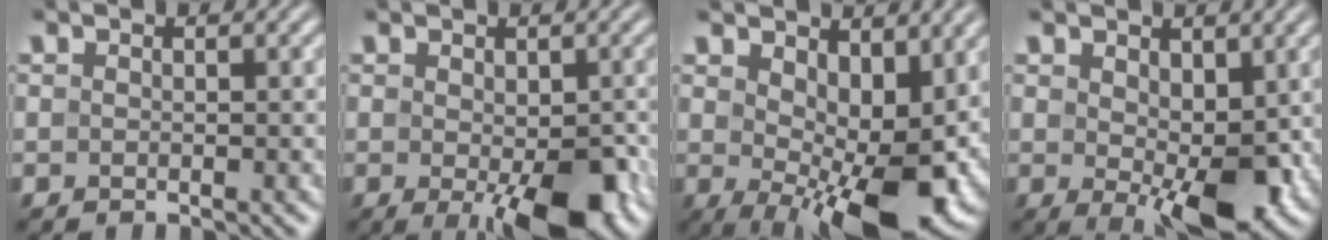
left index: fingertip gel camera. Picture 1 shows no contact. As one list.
[{"total": 7.2, "force": [-2.5, 2.9, 6.1], "torque": [-0.093, -0.016, -0.030]}, {"total": 12.2, "force": [0.7, 6.2, 10.5], "torque": [-0.152, -0.022, 0.026]}, {"total": 8.0, "force": [-0.1, 3.9, 6.9], "torque": [-0.111, -0.012, 0.005]}]